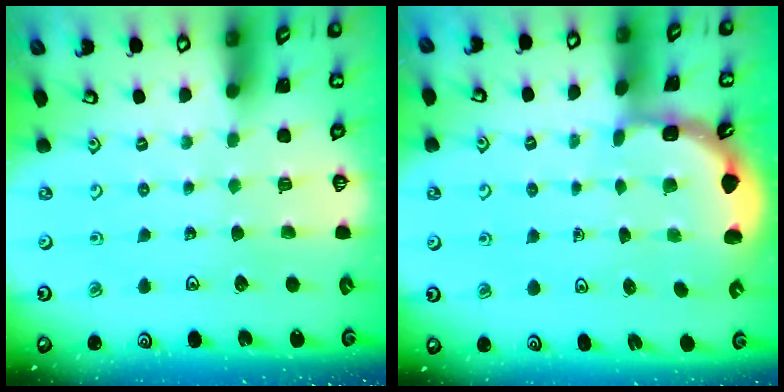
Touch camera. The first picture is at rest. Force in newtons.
{"total": 1.9, "press": 1.8, "slide": 0.6}